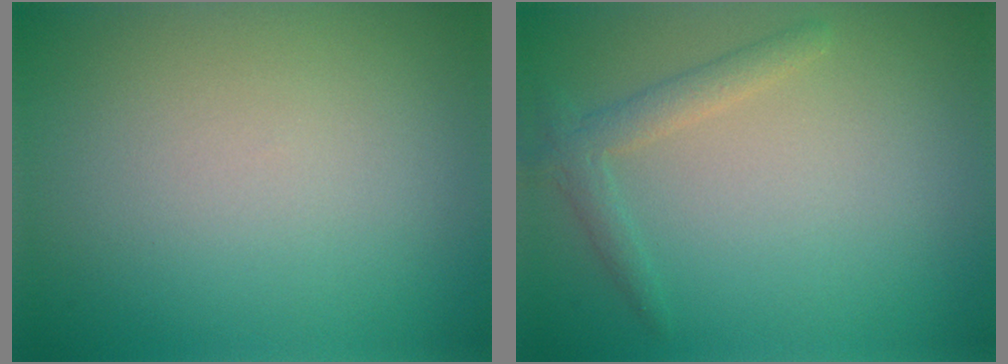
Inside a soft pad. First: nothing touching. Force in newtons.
{"total": 1.9, "press": 1.9, "slide": 0.1}